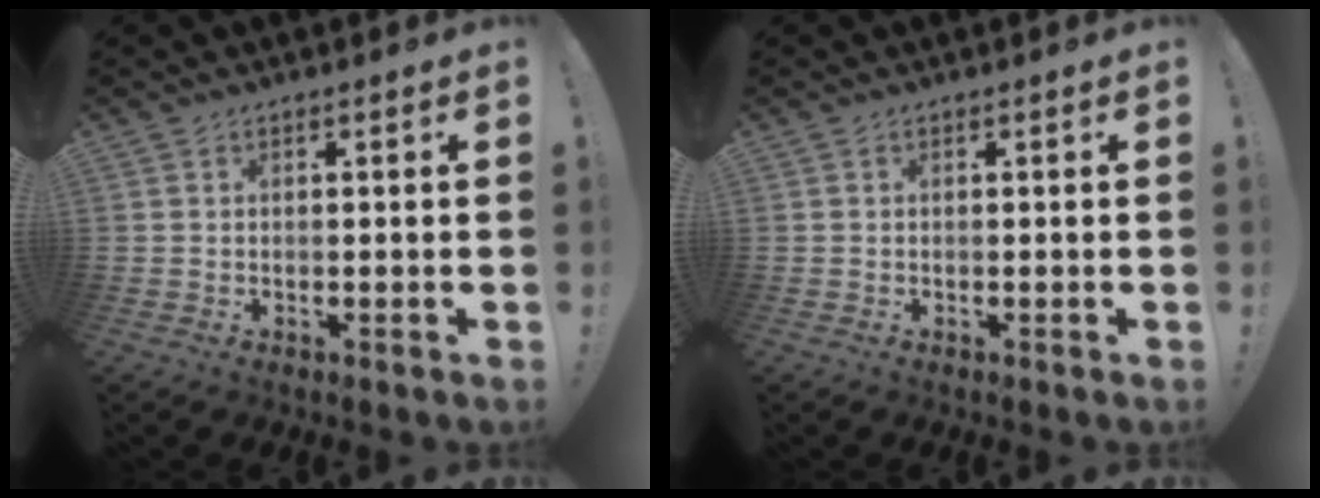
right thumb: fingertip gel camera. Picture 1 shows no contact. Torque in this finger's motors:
{"motor_torque": [-0.11, 0.11, 0.00, 0.00, 0.00]}